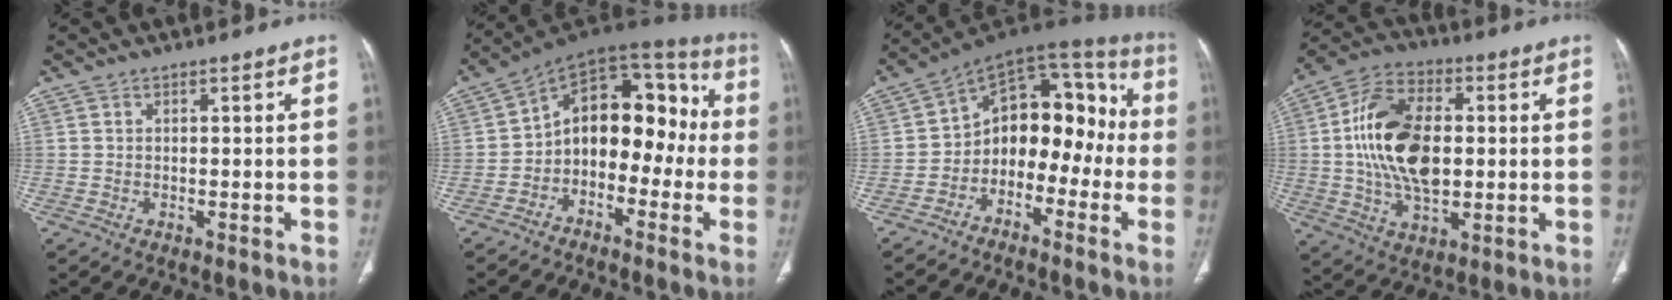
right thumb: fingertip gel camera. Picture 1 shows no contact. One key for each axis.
{"total": 15.7, "fx": -2.2, "fy": 10.3, "fz": 11.7, "tx": -0.117, "ty": 0.073, "tz": -0.048}
{"total": 15.2, "fx": -3.3, "fy": 10.5, "fz": 10.5, "tx": -0.094, "ty": 0.091, "tz": -0.065}
{"total": 17.4, "fx": 1.0, "fy": 10.1, "fz": 14.1, "tx": -0.255, "ty": 0.013, "tz": 0.019}